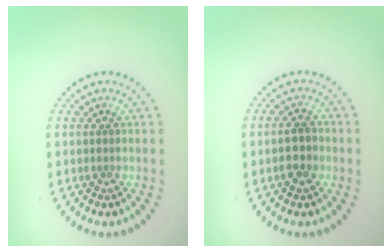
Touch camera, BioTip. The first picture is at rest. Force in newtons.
{"total": 2.3, "press": 2.3, "slide": 0.6}